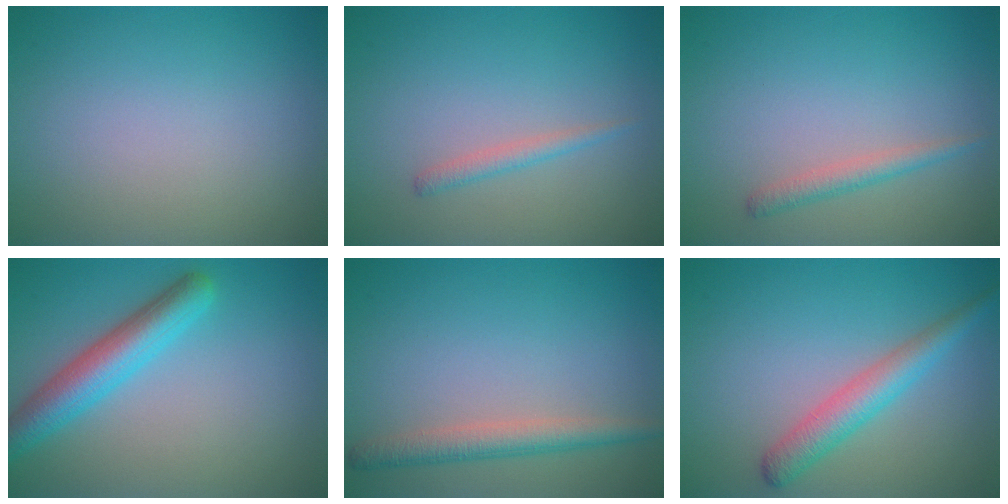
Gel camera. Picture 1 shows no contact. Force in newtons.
{"total": 1.2, "press": 1.2, "slide": 0.1}
{"total": 1.6, "press": 1.6, "slide": 0.1}
{"total": 4.9, "press": 4.9, "slide": 0.2}
{"total": 2.9, "press": 2.9, "slide": 0.1}
{"total": 3.5, "press": 3.5, "slide": 0.1}